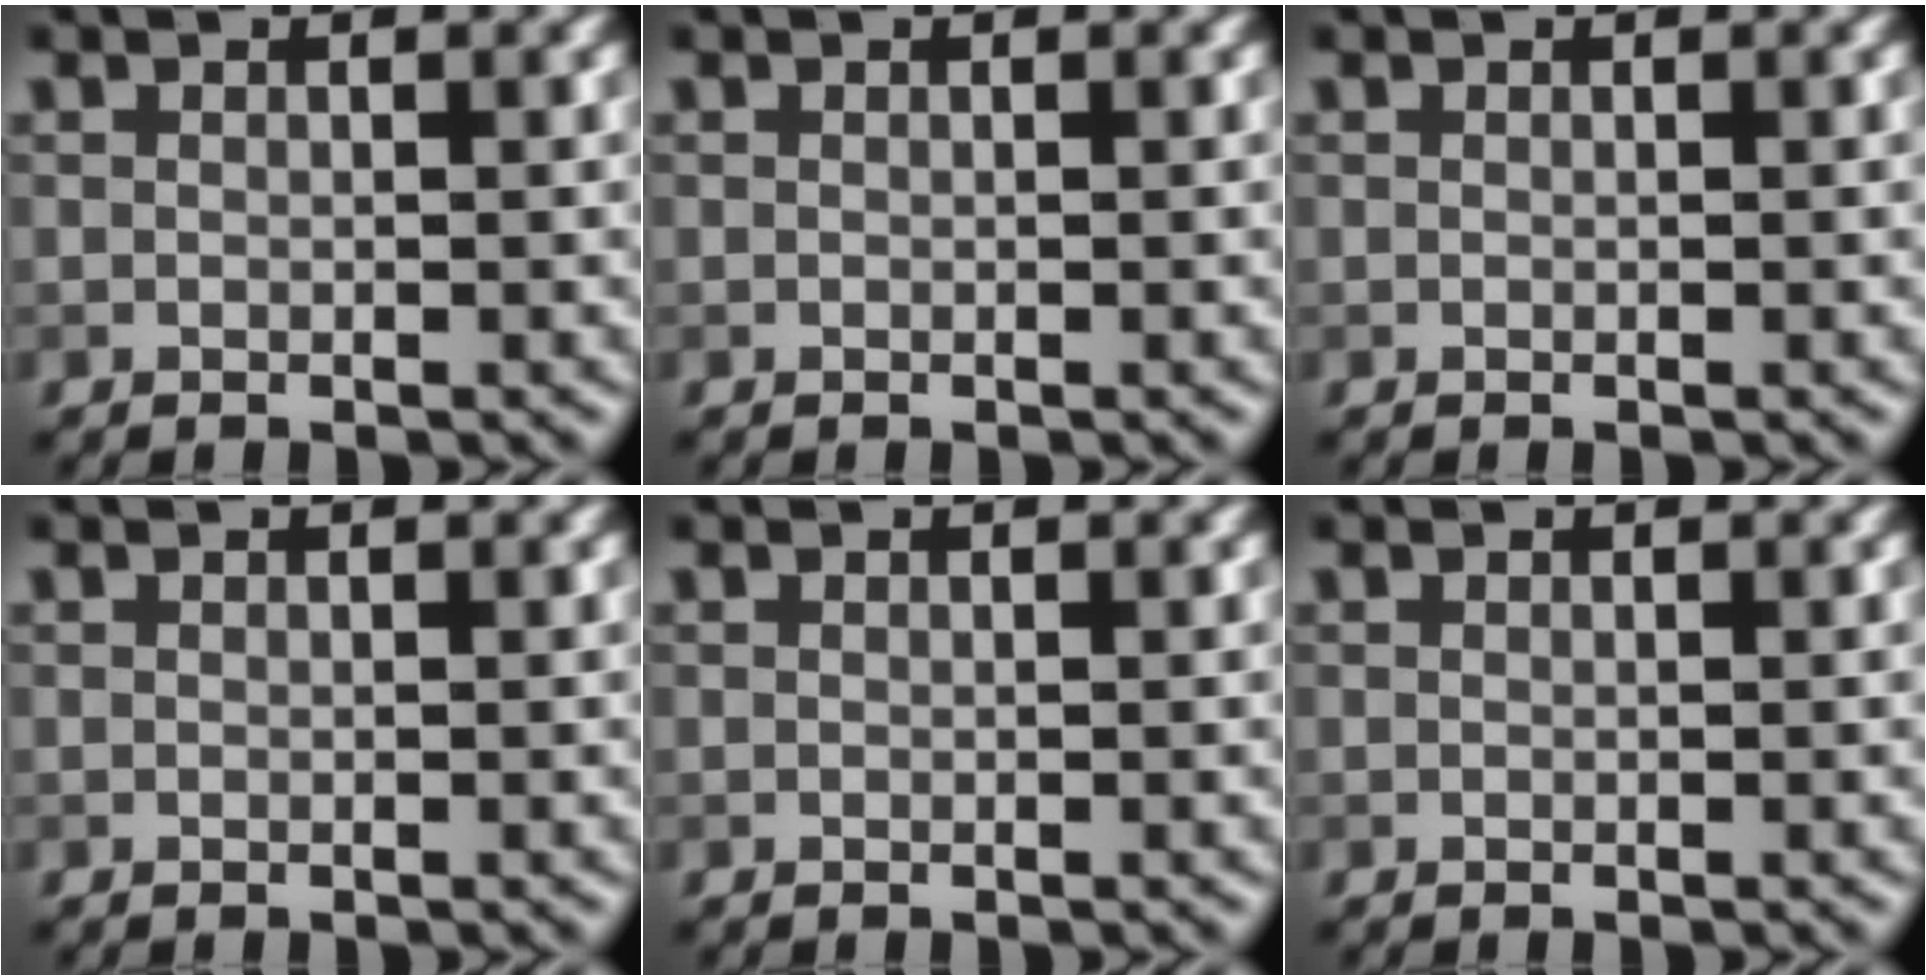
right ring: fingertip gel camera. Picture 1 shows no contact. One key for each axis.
{"total": 0.0}
{"total": 0.0}
{"total": 0.0}
{"total": 0.0}
{"total": 0.0}